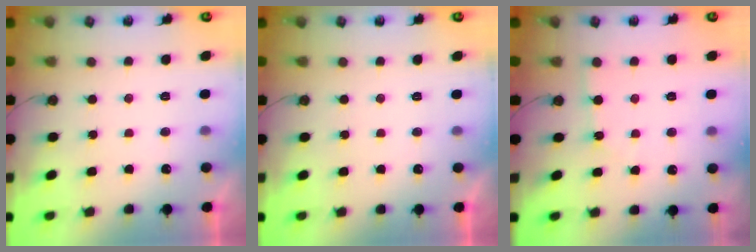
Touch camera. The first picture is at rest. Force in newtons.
{"total": 0.0}
{"total": 2.1, "press": 2.1, "slide": 0.2}